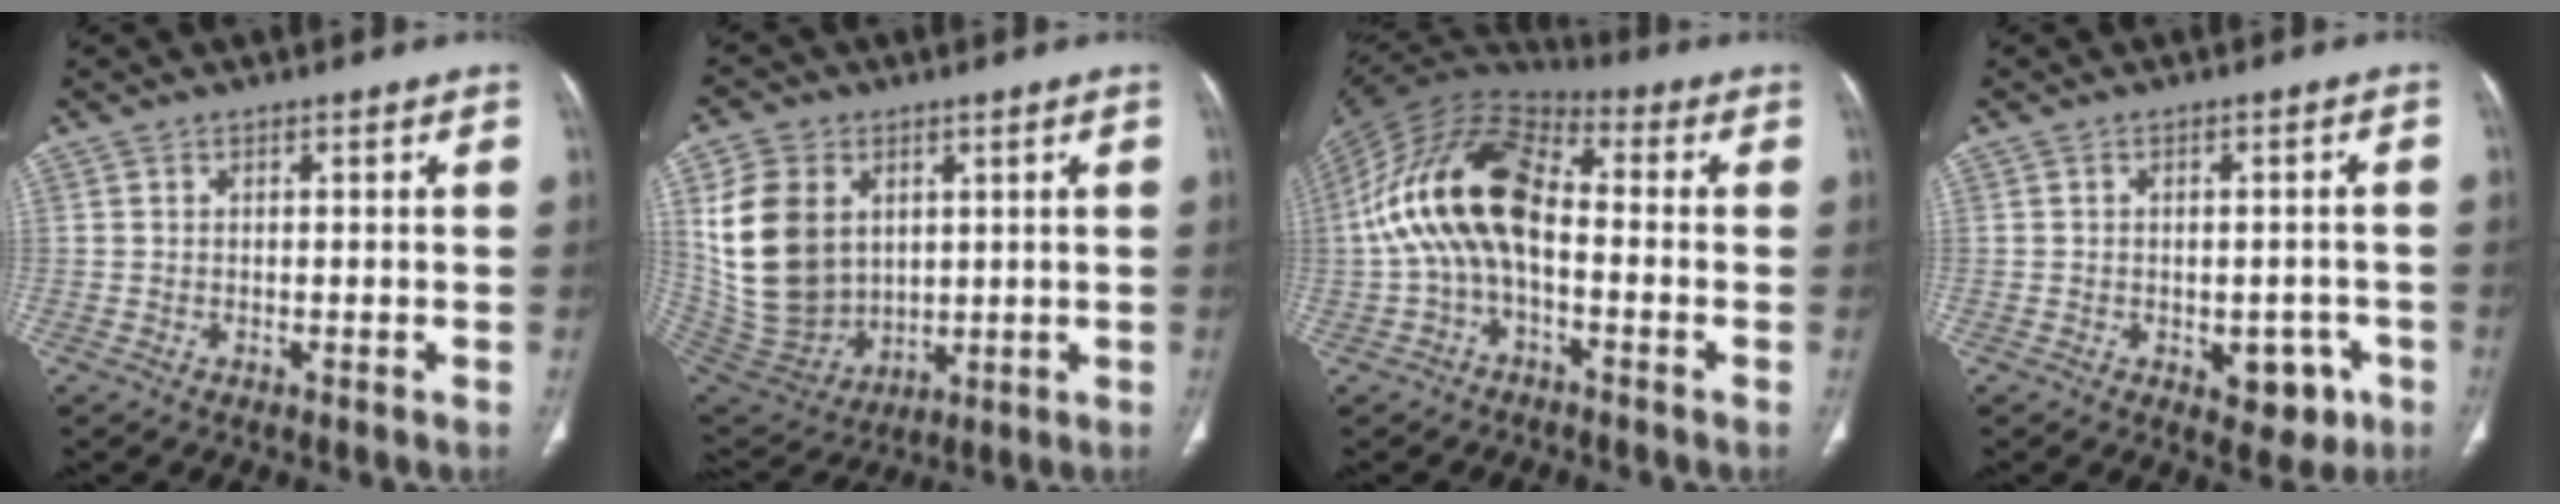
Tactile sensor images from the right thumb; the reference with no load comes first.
{"total": 17.6, "force": [4.5, 13.3, 10.6], "torque": [-0.188, -0.020, 0.111]}
{"total": 16.7, "force": [-1.3, 9.3, 13.7], "torque": [-0.257, 0.042, -0.034]}
{"total": 6.5, "force": [-2.5, 4.2, 4.3], "torque": [-0.022, 0.012, -0.023]}